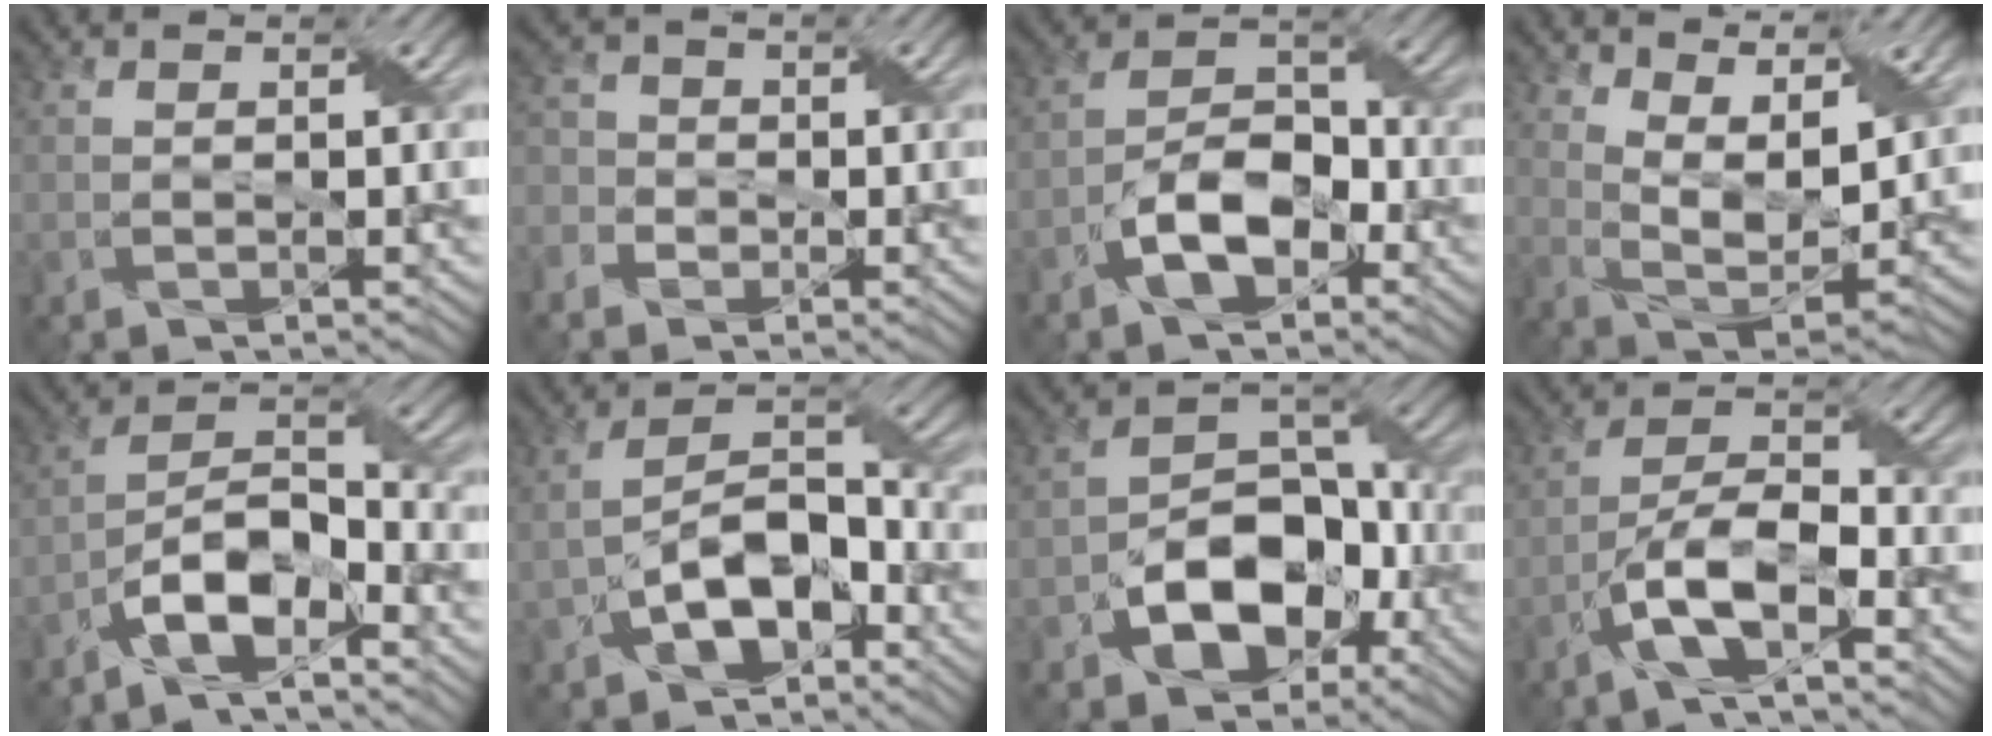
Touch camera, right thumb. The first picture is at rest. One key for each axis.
{"total": 3.2, "fx": -2.1, "fy": 2.4, "fz": 0.2, "tx": -0.015, "ty": -0.003, "tz": -0.041}
{"total": 8.0, "fx": -4.1, "fy": 4.1, "fz": 5.5, "tx": -0.093, "ty": 0.010, "tz": -0.082}
{"total": 10.0, "fx": 6.9, "fy": 3.1, "fz": 6.5, "tx": -0.147, "ty": -0.010, "tz": 0.124}
{"total": 10.9, "fx": -6.8, "fy": 4.0, "fz": 7.5, "tx": -0.132, "ty": 0.002, "tz": -0.132}
{"total": 9.5, "fx": -4.0, "fy": 5.3, "fz": 6.9, "tx": -0.127, "ty": 0.005, "tz": -0.078}
{"total": 10.7, "fx": -4.8, "fy": 7.0, "fz": 6.5, "tx": -0.109, "ty": -0.007, "tz": -0.088}
{"total": 9.2, "fx": -5.0, "fy": 3.2, "fz": 7.0, "tx": -0.128, "ty": 0.006, "tz": -0.099}